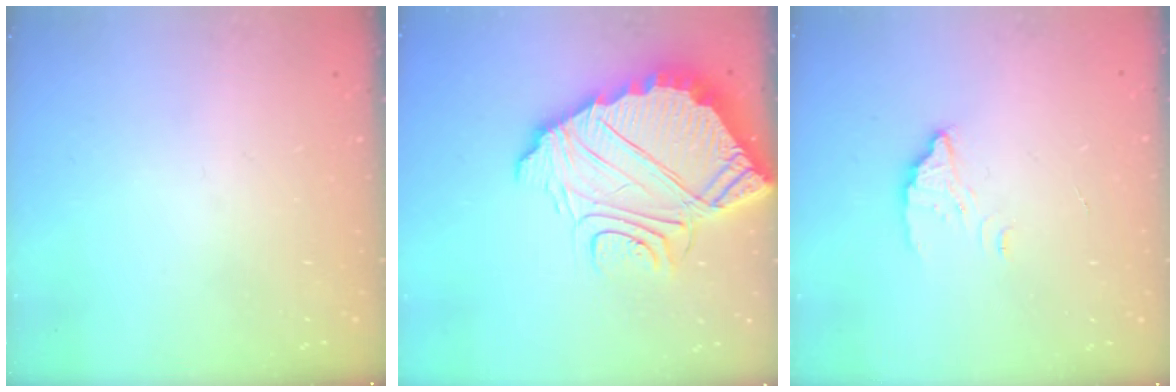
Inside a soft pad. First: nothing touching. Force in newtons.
{"total": 16.6, "press": 16.5, "slide": 1.5}
{"total": 2.7, "press": 2.7, "slide": 0.1}